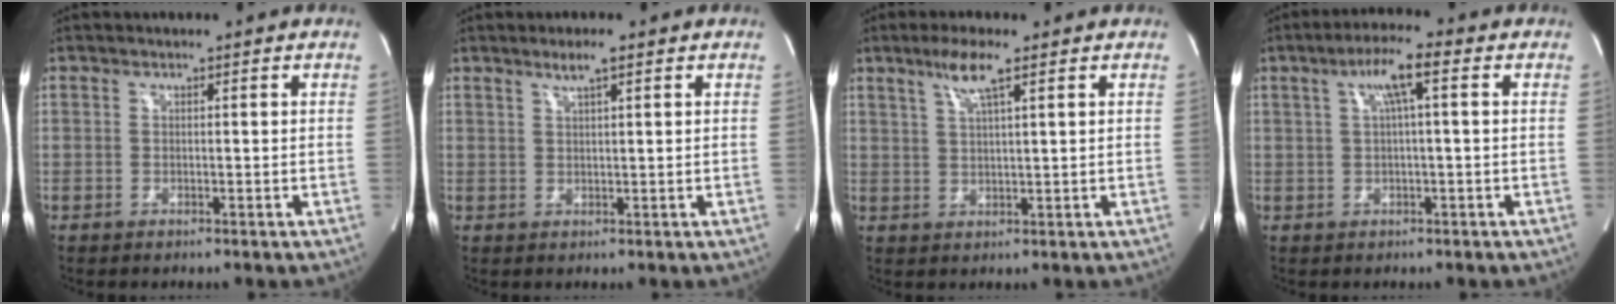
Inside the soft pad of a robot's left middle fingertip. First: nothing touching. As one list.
[{"total": 2.5, "force": [1.6, 0.0, 1.9], "torque": [-0.040, 0.001, 0.030]}, {"total": 4.8, "force": [2.8, 0.2, 3.9], "torque": [-0.078, 0.003, 0.055]}, {"total": 5.6, "force": [1.7, 0.3, 5.3], "torque": [-0.097, 0.017, 0.029]}]